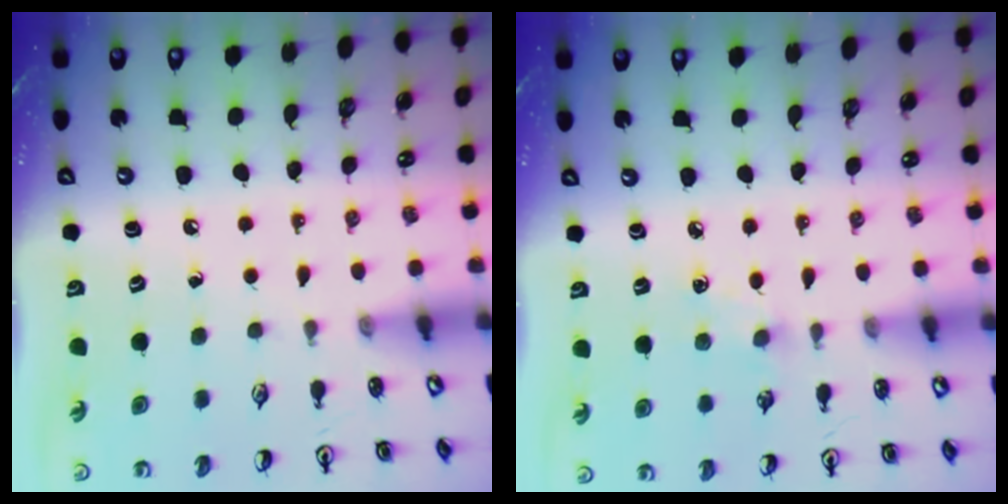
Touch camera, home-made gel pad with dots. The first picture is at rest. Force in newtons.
{"total": 3.9, "press": 3.9, "slide": 0.5}